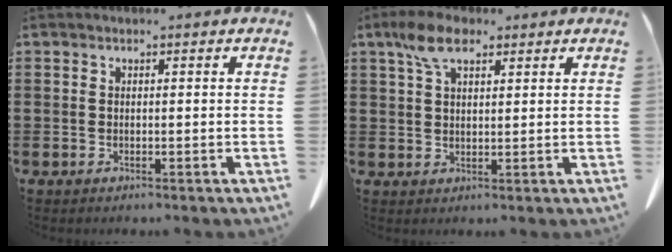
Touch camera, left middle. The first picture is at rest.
{"total": 5.9, "force": [3.4, 2.5, 4.1], "torque": [-0.090, 0.010, 0.062]}